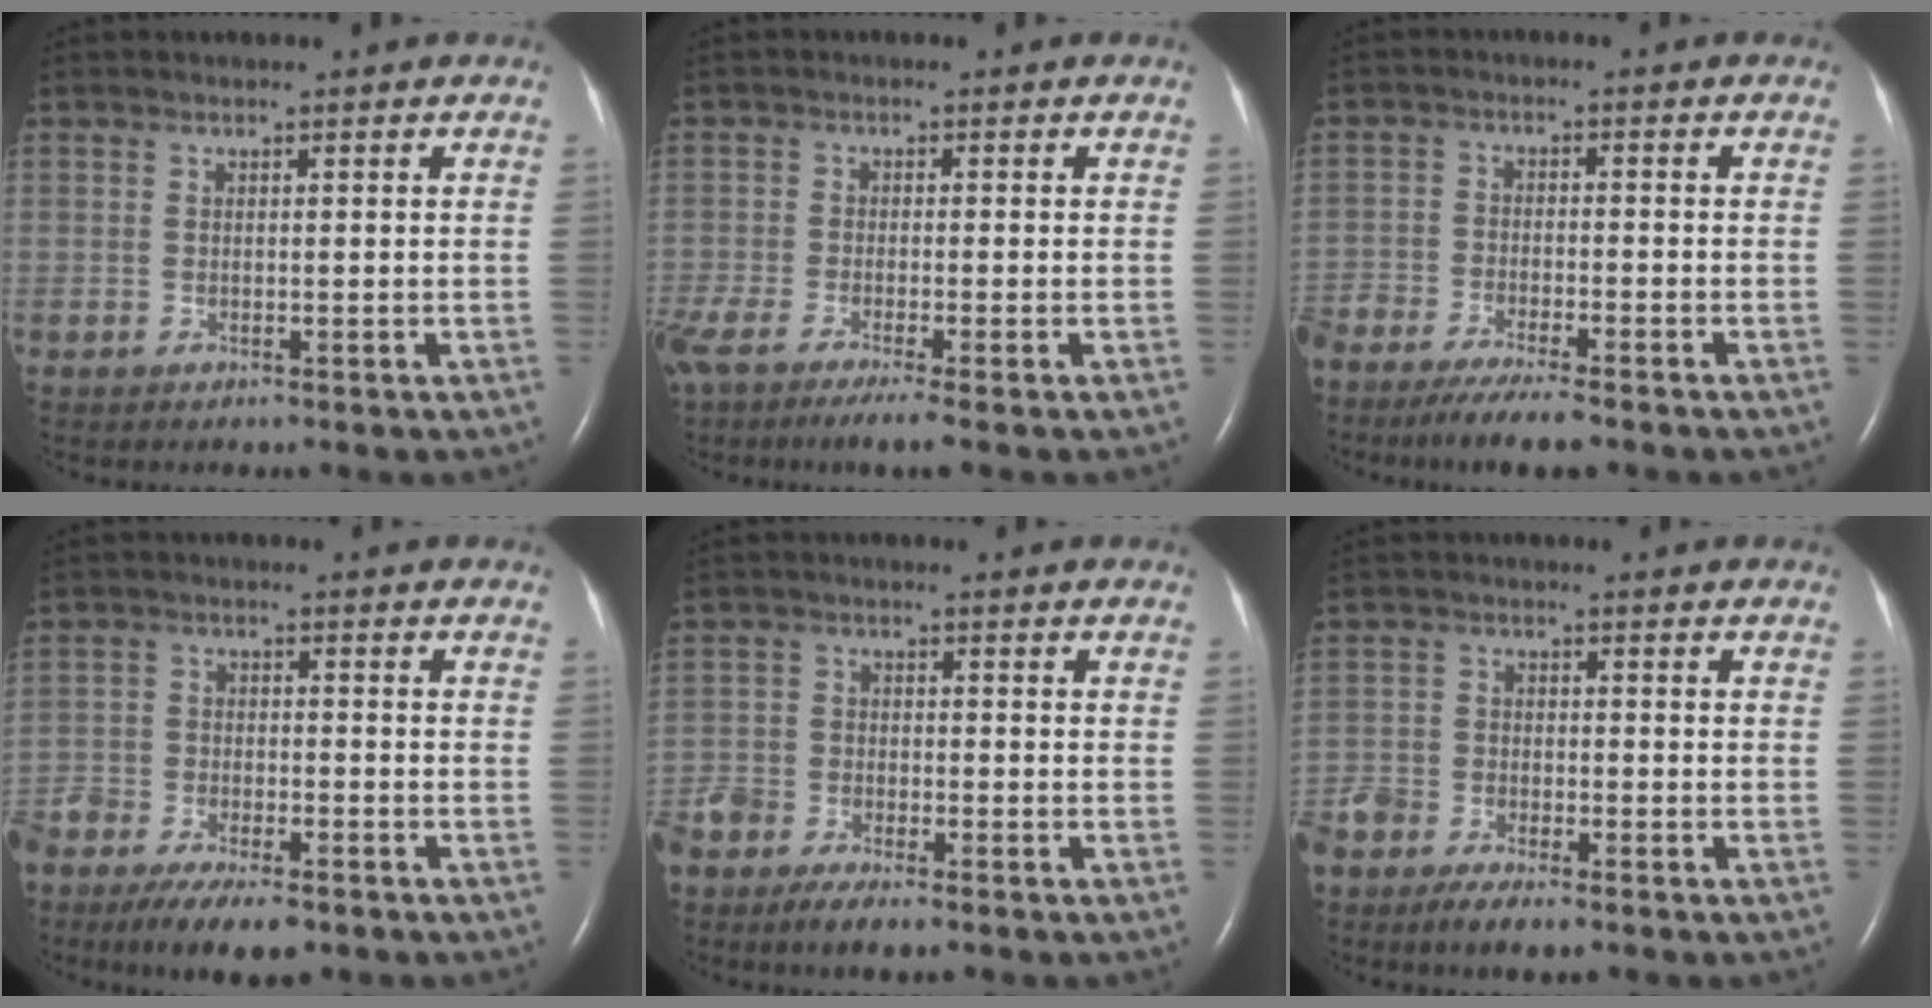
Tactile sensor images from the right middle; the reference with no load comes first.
{"total": 7.5, "force": [-5.6, 0.5, 5.0], "torque": [-0.090, -0.017, -0.098]}
{"total": 10.1, "force": [-8.5, 1.2, 5.4], "torque": [-0.086, -0.023, -0.139]}
{"total": 13.1, "force": [-10.0, 4.3, 7.3], "torque": [-0.136, -0.017, -0.164]}
{"total": 7.6, "force": [-6.1, 2.5, 3.7], "torque": [-0.072, -0.005, -0.113]}
{"total": 8.1, "force": [-6.4, 2.8, 4.0], "torque": [-0.077, -0.005, -0.117]}